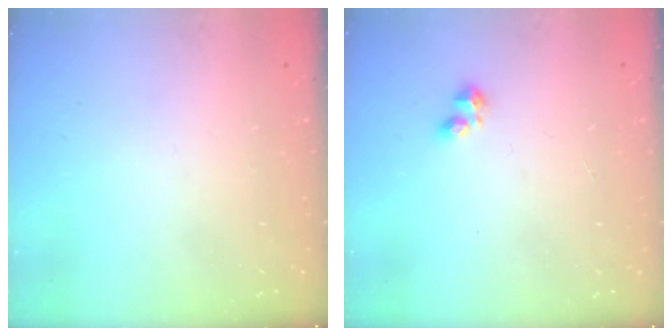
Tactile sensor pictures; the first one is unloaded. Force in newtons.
{"total": 2.9, "press": 2.8, "slide": 0.5}